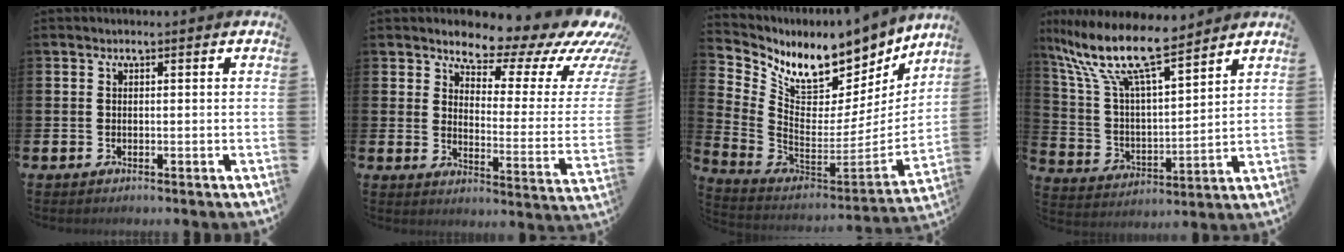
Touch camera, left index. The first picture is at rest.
{"total": 8.9, "force": [8.1, 2.6, 2.6], "torque": [-0.053, -0.072, 0.129]}
{"total": 8.9, "force": [7.1, 4.6, 2.9], "torque": [-0.089, -0.058, 0.124]}
{"total": 12.0, "force": [10.1, 2.1, 6.2], "torque": [-0.163, -0.060, 0.176]}